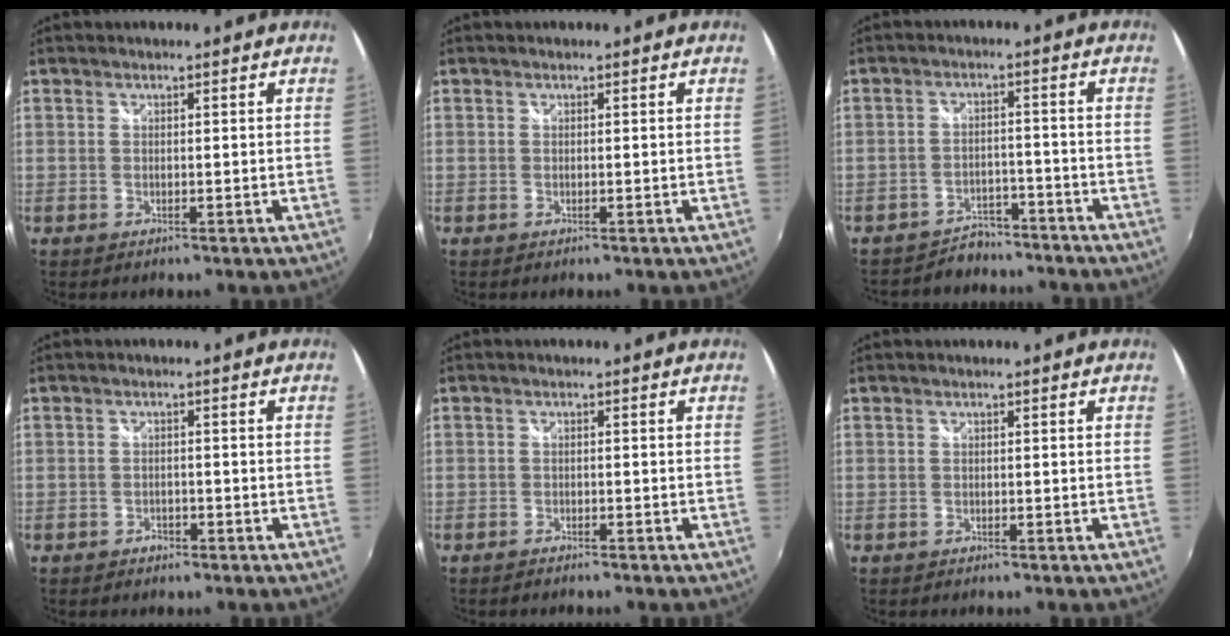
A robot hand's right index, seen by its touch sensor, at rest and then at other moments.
{"total": 0.0}
{"total": 7.2, "force": [-6.4, 3.2, 0.4], "torque": [-0.022, 0.016, -0.088]}
{"total": 1.6, "force": [-1.2, 1.0, 0.3], "torque": [-0.008, 0.001, -0.019]}
{"total": 1.7, "force": [-1.5, 0.4, 0.6], "torque": [-0.020, -0.006, -0.029]}
{"total": 0.0}